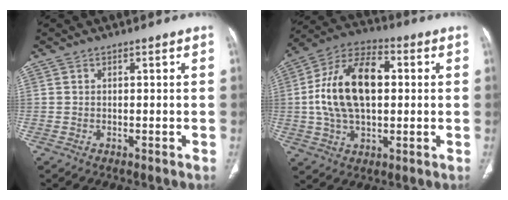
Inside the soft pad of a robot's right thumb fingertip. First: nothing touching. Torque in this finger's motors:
{"motor_torque": [2.24, 2.58, 0.88, -0.50, 0.54]}